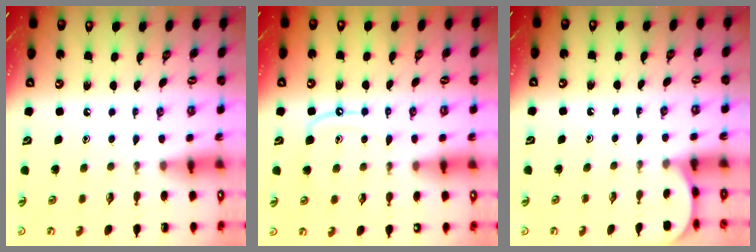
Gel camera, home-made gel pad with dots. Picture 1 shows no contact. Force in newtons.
{"total": 8.1, "press": 8.1, "slide": 0.8}
{"total": 0.7, "press": 0.7, "slide": 0.1}